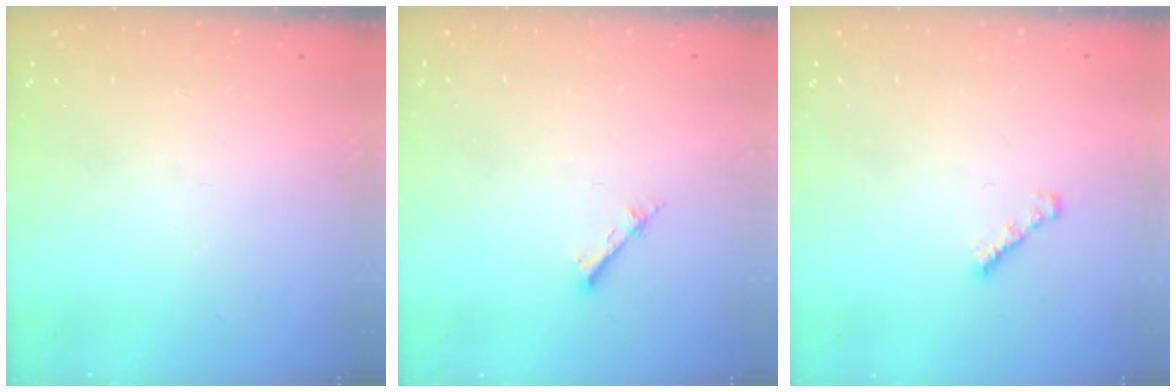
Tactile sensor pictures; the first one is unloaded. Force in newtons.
{"total": 2.1, "press": 2.1, "slide": 0.3}
{"total": 1.6, "press": 1.5, "slide": 0.4}